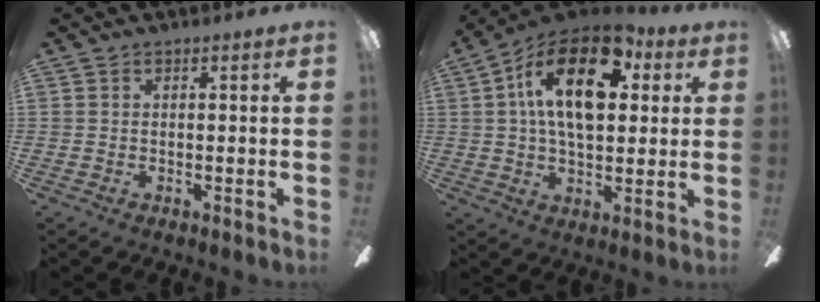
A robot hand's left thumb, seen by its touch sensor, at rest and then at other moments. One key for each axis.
{"total": 19.7, "fx": 6.7, "fy": 10.3, "fz": 15.4, "tx": -0.271, "ty": -0.002, "tz": 0.110}